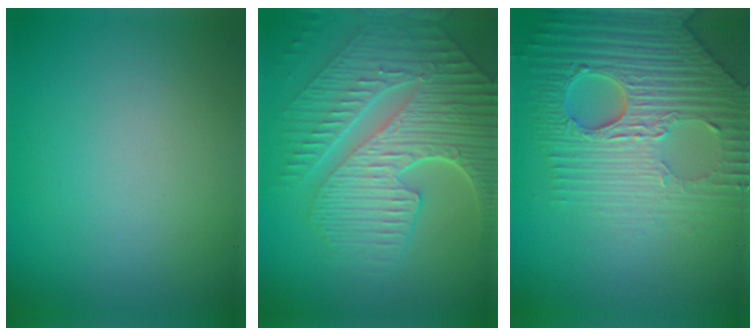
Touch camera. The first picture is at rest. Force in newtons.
{"total": 9.1, "press": 6.1, "slide": 6.7}
{"total": 7.6, "press": 5.9, "slide": 4.8}